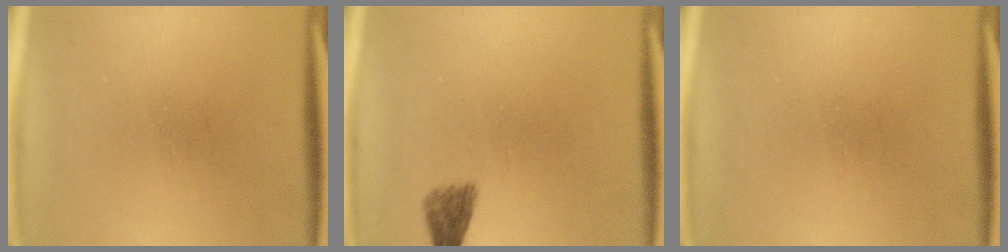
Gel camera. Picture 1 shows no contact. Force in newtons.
{"total": 2.4}
{"total": 0.0}